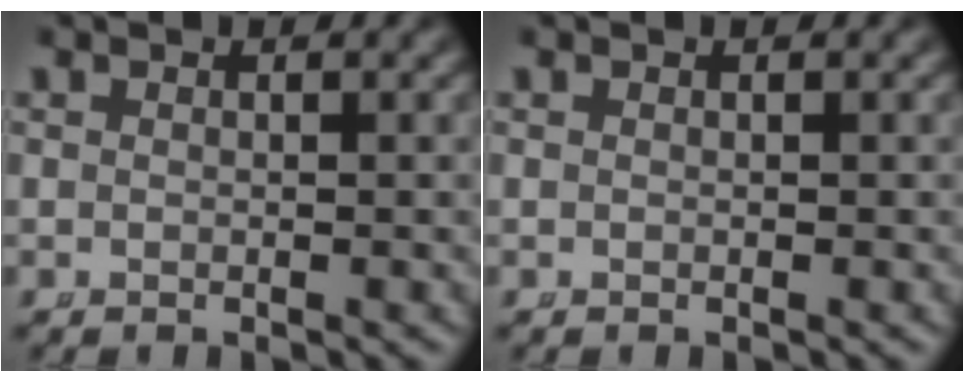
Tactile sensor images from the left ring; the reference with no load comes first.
{"total": 0.0}